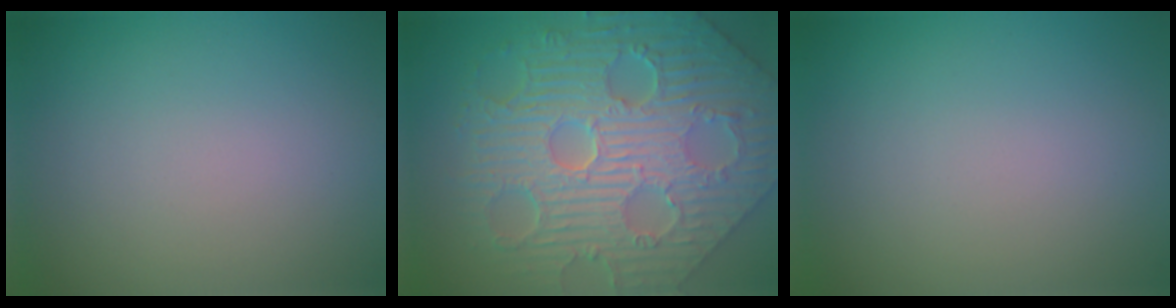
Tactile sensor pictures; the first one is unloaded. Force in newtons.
{"total": 11.5, "press": 8.1, "slide": 8.1}
{"total": 0.0}